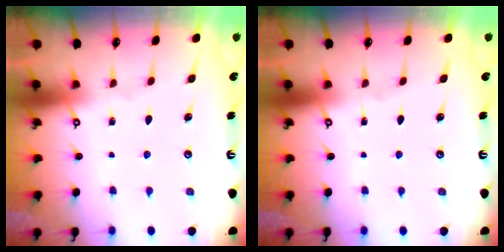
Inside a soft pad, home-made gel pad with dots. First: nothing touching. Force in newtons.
{"total": 0.0}